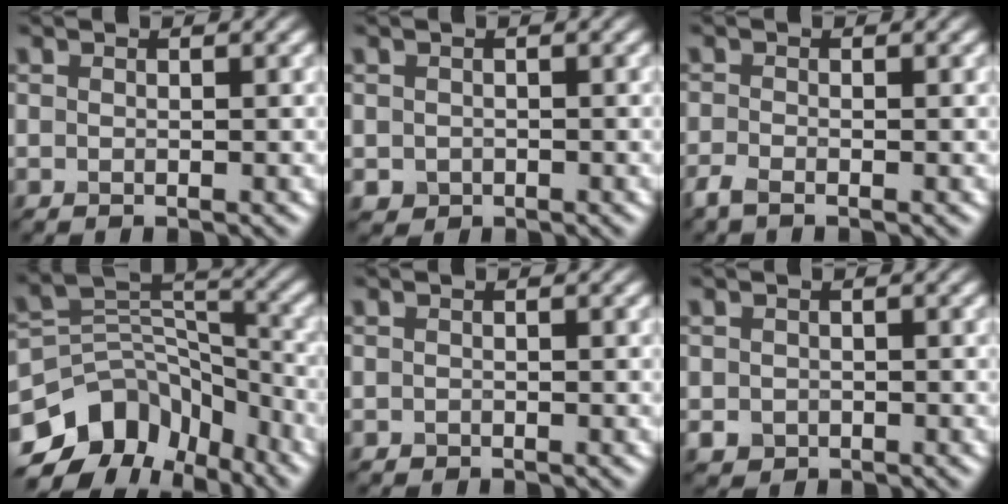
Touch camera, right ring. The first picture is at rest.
{"total": 1.0, "force": [-0.2, 0.9, 0.2], "torque": [0.001, -0.006, -0.004]}
{"total": 1.4, "force": [-1.1, 0.4, 0.8], "torque": [-0.024, -0.006, -0.030]}
{"total": 10.8, "force": [-6.9, 7.3, 4.1], "torque": [-0.064, 0.031, -0.113]}
{"total": 0.0}
{"total": 1.4, "force": [-0.5, 1.3, 0.4], "torque": [-0.002, -0.005, -0.012]}